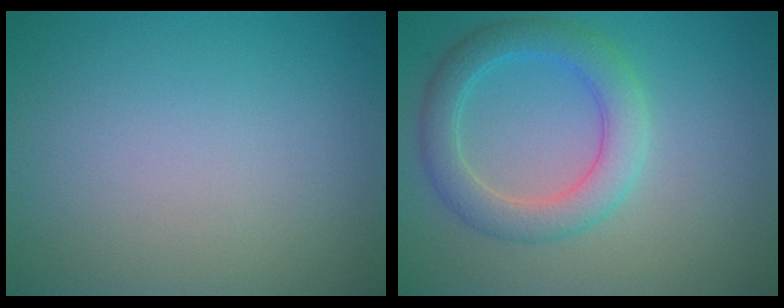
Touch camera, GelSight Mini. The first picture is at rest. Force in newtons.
{"total": 3.6, "press": 3.6, "slide": 0.3}